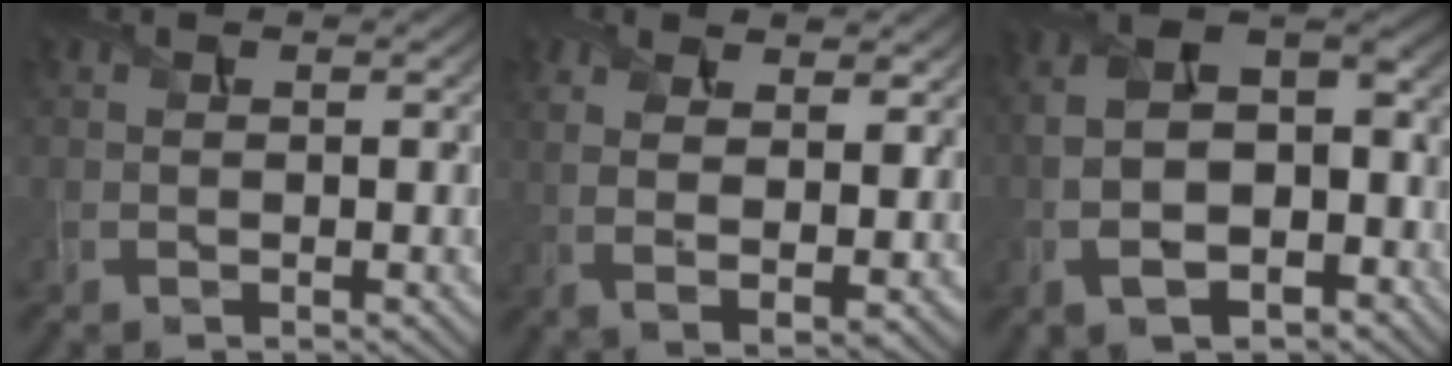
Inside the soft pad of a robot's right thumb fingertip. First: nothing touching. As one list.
[{"total": 7.8, "force": [3.0, 3.5, 6.3], "torque": [-0.142, -0.003, 0.050]}, {"total": 13.2, "force": [-3.2, 8.4, 9.7], "torque": [-0.219, -0.027, -0.046]}]